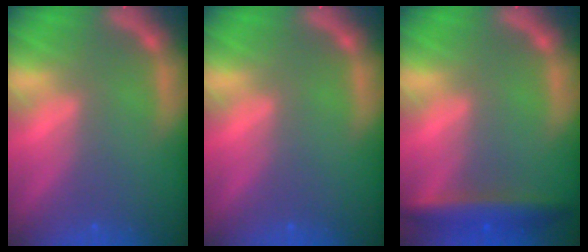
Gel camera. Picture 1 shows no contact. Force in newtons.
{"total": 0.0}
{"total": 4.5}